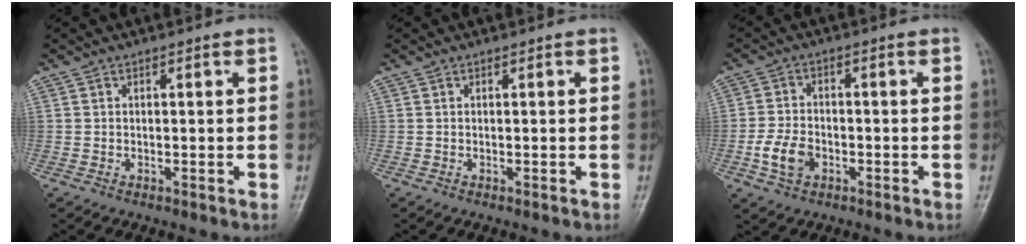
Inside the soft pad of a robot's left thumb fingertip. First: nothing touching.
{"total": 0.0}
{"total": 6.0, "force": [-2.2, 4.1, 3.8], "torque": [-0.068, 0.010, -0.044]}